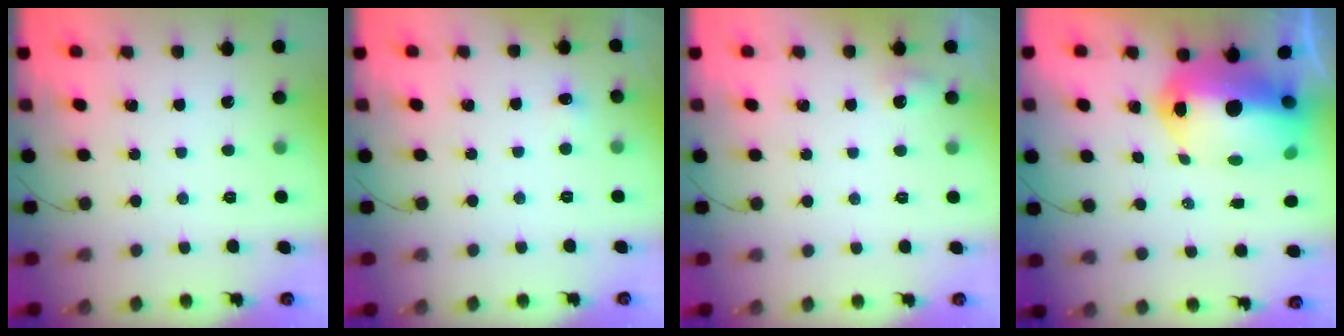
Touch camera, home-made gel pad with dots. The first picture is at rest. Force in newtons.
{"total": 3.4, "press": 3.3, "slide": 1.0}
{"total": 4.5, "press": 4.3, "slide": 1.4}
{"total": 17.9, "press": 17.5, "slide": 3.8}